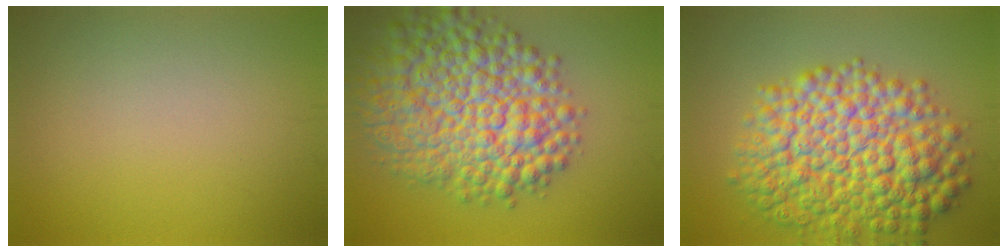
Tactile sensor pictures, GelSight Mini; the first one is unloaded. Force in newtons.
{"total": 11.8, "press": 11.8, "slide": 0.4}
{"total": 11.3, "press": 11.3, "slide": 0.0}